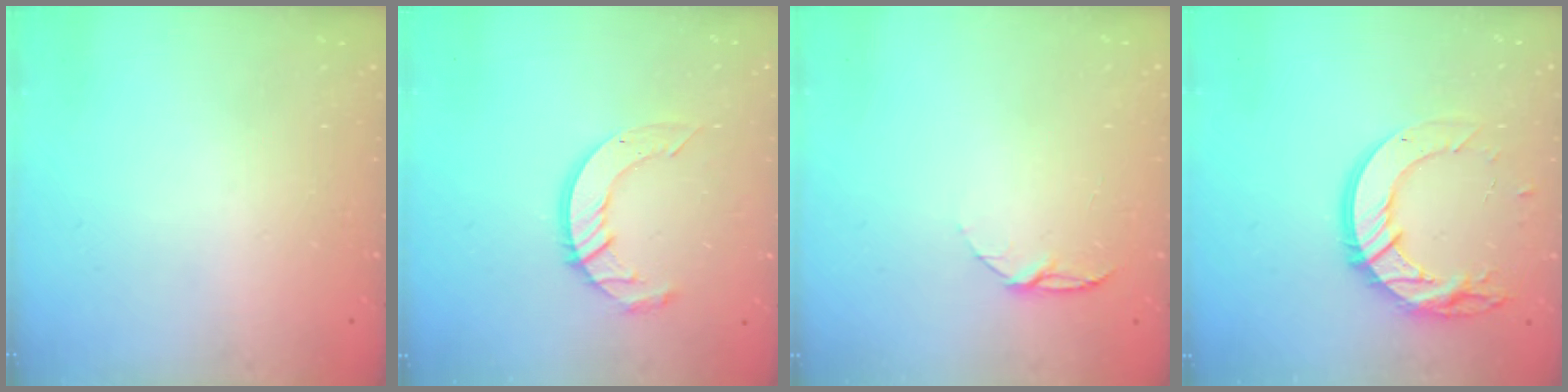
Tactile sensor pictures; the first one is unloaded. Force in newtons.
{"total": 9.8, "press": 9.8, "slide": 0.9}
{"total": 4.9, "press": 4.8, "slide": 0.6}
{"total": 15.8, "press": 15.7, "slide": 1.2}